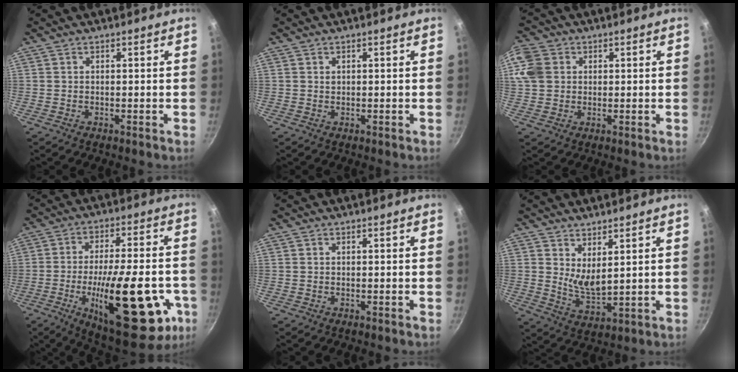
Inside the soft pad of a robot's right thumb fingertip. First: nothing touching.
{"total": 0.6, "force": [0.3, 0.4, 0.2], "torque": [-0.004, 0.000, 0.007]}
{"total": 8.0, "force": [2.1, 6.7, 3.9], "torque": [-0.070, -0.001, 0.030]}
{"total": 27.7, "force": [-8.3, 10.2, 24.3], "torque": [-0.329, 0.010, -0.113]}
{"total": 0.0}
{"total": 5.7, "force": [3.0, 2.2, 4.3], "torque": [-0.066, -0.039, 0.059]}